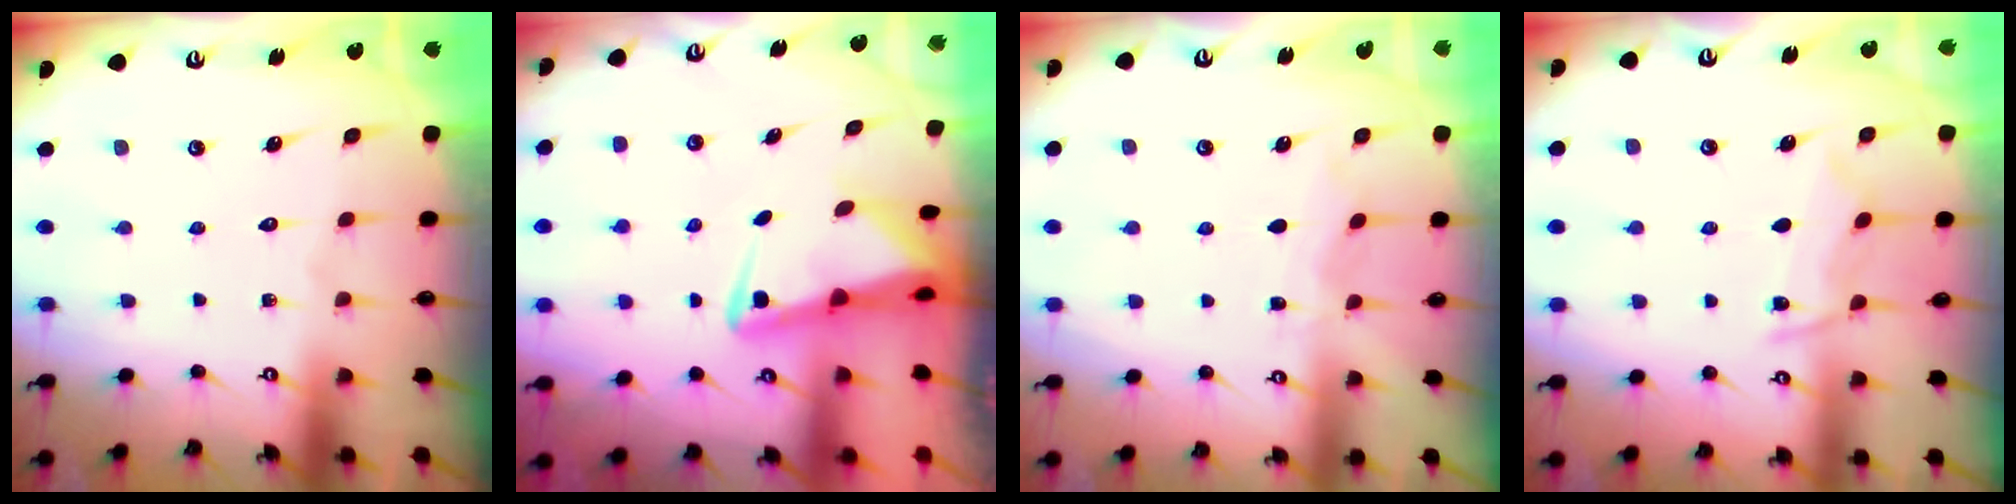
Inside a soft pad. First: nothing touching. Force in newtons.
{"total": 2.8, "press": 2.7, "slide": 0.6}
{"total": 3.9, "press": 3.8, "slide": 0.4}
{"total": 7.5, "press": 7.4, "slide": 0.9}